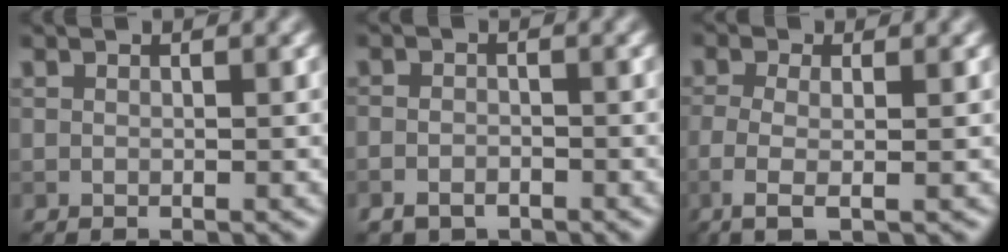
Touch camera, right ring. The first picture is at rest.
{"total": 1.9, "force": [-1.3, 1.2, 0.8], "torque": [-0.013, 0.000, -0.029]}
{"total": 3.3, "force": [-0.9, 1.1, 2.9], "torque": [-0.061, -0.008, -0.021]}